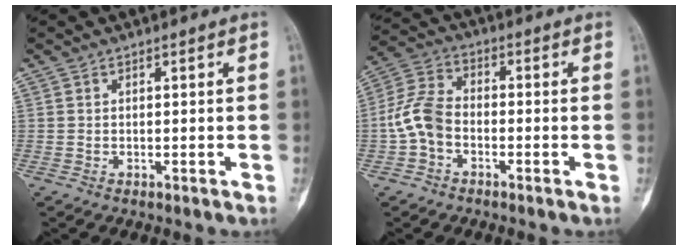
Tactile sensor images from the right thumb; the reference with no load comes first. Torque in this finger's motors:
{"motor_torque": [0.23, 0.24, 0.13, -0.10, 0.05]}